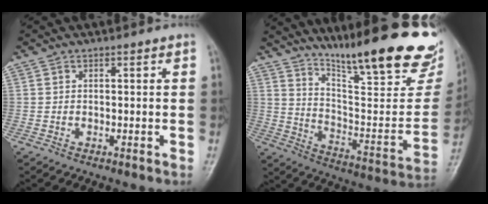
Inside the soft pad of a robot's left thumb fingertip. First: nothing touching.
{"total": 28.1, "force": [21.0, 5.3, 17.8], "torque": [-0.237, -0.124, 0.307]}